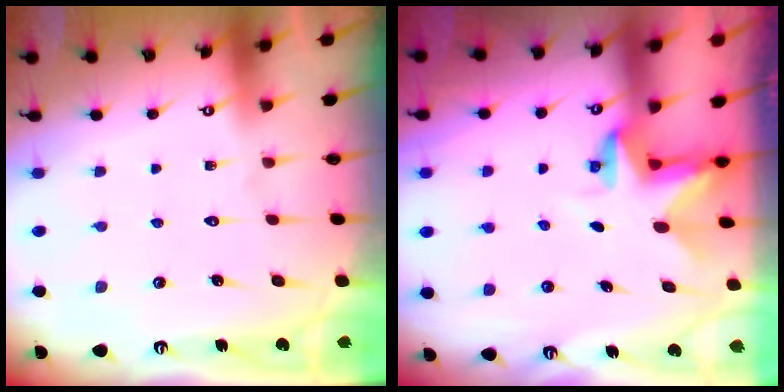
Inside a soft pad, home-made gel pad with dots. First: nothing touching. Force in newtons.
{"total": 3.0, "press": 3.0, "slide": 0.3}